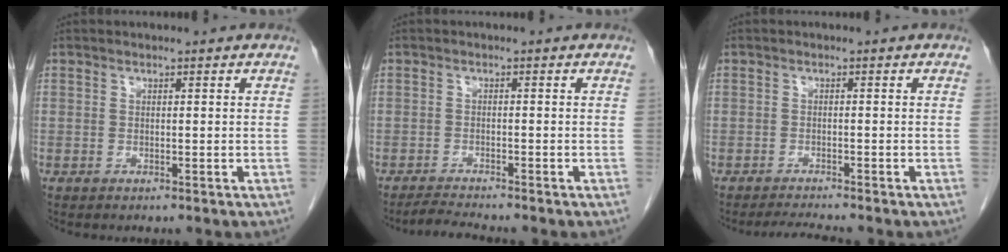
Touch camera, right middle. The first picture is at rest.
{"total": 2.8, "force": [-2.6, -0.7, 0.6], "torque": [-0.019, -0.016, -0.049]}
{"total": 2.6, "force": [-2.4, -0.8, 0.5], "torque": [-0.016, -0.014, -0.042]}